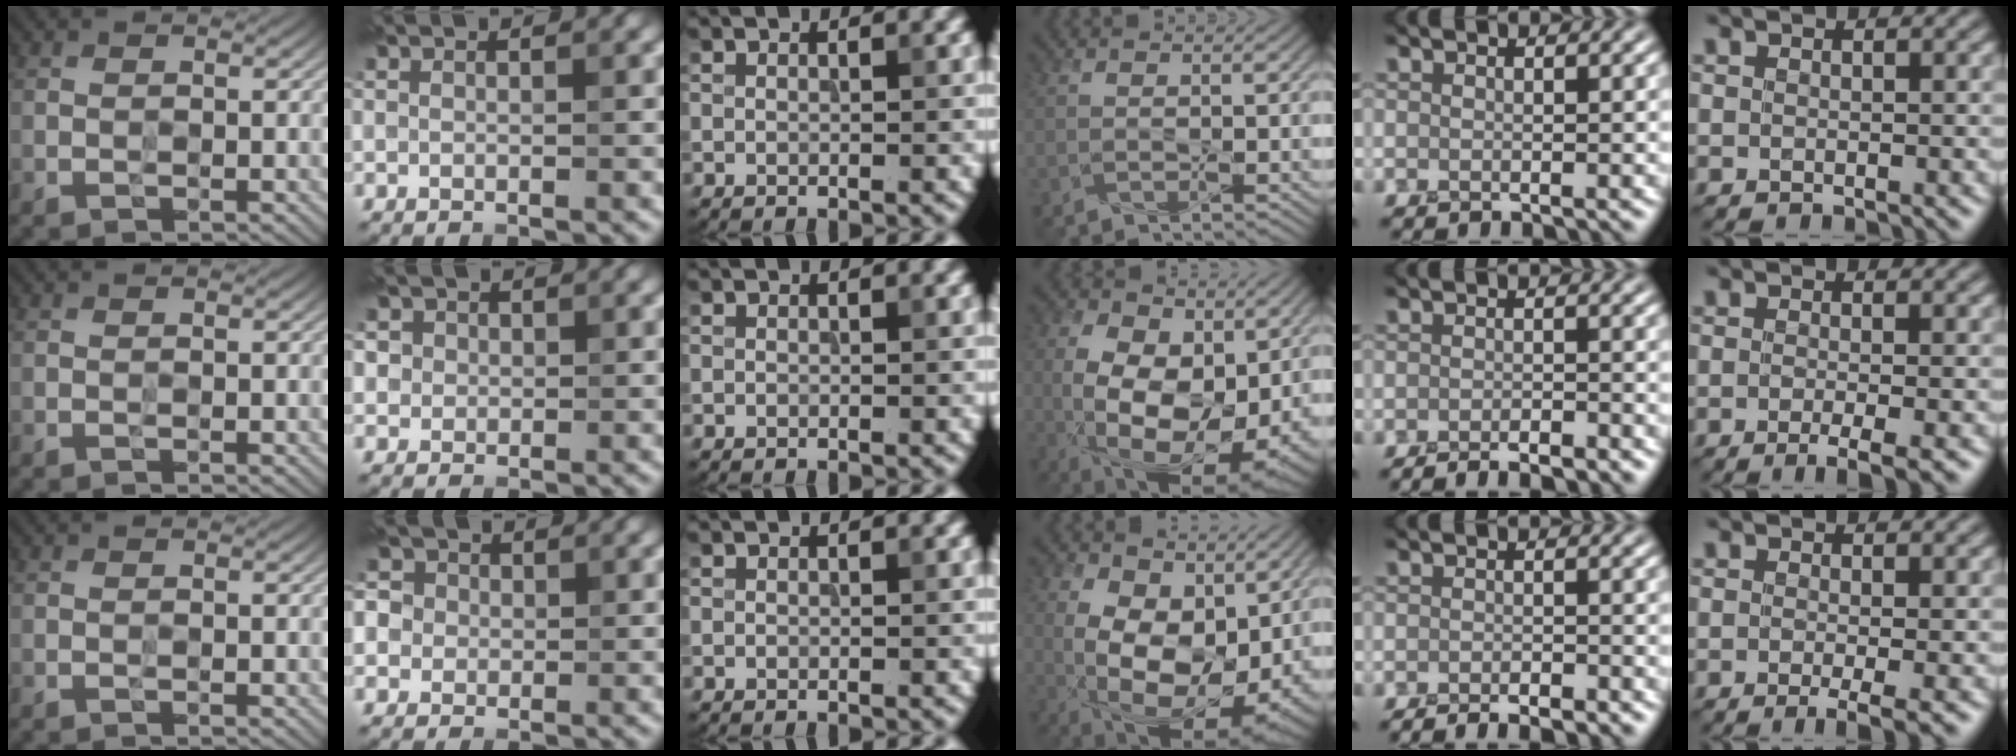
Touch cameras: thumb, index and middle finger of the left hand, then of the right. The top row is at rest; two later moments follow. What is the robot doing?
{"motion": "screw", "object": "toothpaste"}